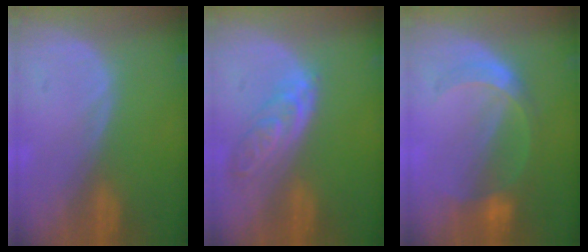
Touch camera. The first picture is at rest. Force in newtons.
{"total": 5.5, "press": 5.4, "slide": 0.7}
{"total": 6.1, "press": 5.5, "slide": 2.8}